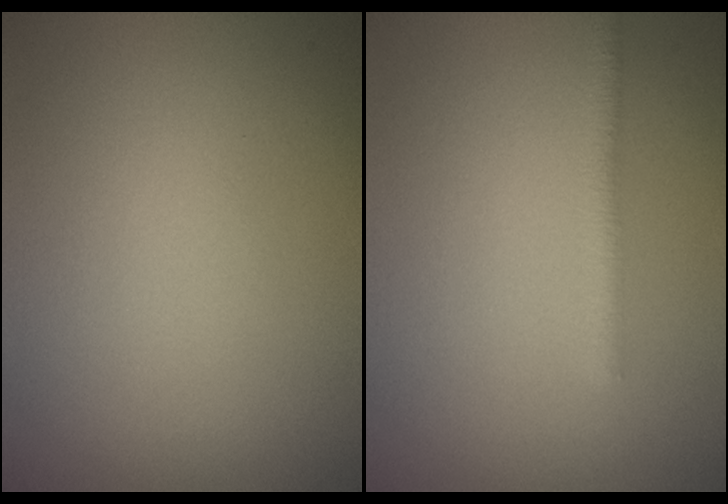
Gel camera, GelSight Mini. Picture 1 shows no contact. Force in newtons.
{"total": 1.6, "press": 1.6, "slide": 0.0}